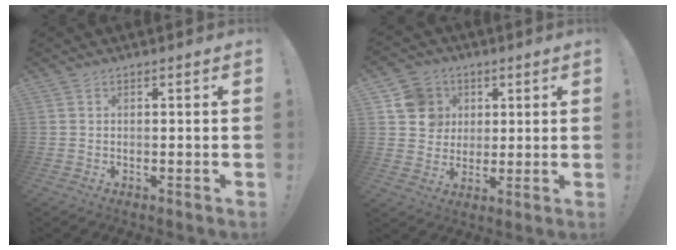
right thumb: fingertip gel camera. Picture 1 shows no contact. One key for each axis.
{"total": 11.1, "fx": 3.7, "fy": 10.0, "fz": 3.0, "tx": -0.037, "ty": -0.013, "tz": 0.078}